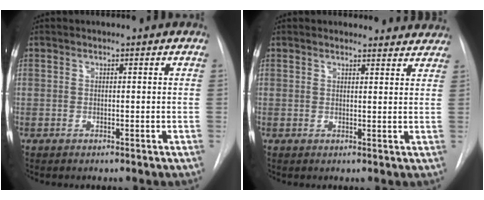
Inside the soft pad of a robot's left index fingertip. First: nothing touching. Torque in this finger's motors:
{"motor_torque": [0.94, -1.20, 0.02, 0.01]}